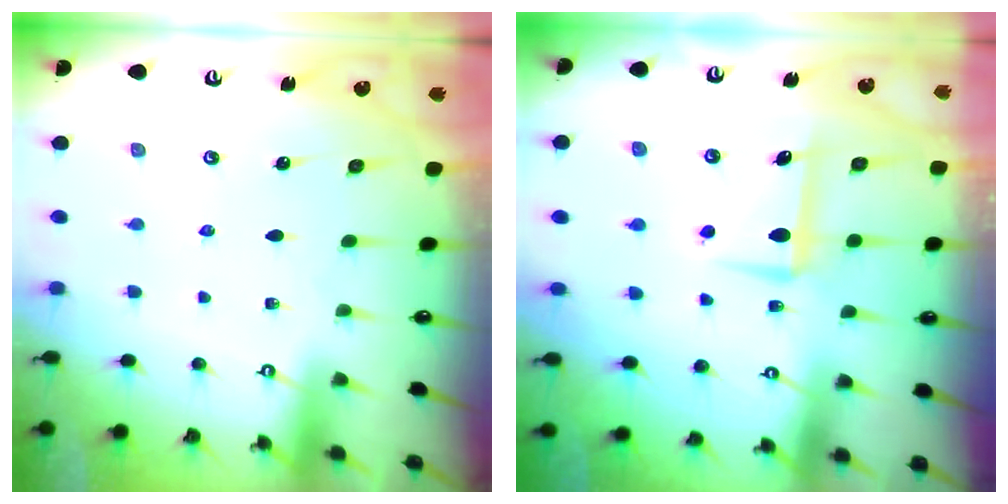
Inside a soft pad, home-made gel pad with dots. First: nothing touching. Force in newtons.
{"total": 7.9, "press": 7.7, "slide": 1.7}